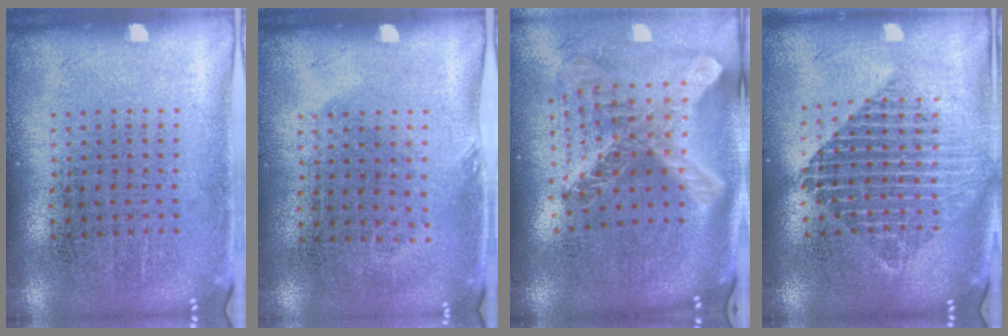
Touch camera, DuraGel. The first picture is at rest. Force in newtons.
{"total": 0.8, "press": 0.7, "slide": 0.5}
{"total": 2.9, "press": 2.1, "slide": 2.0}
{"total": 2.0, "press": 1.6, "slide": 1.2}